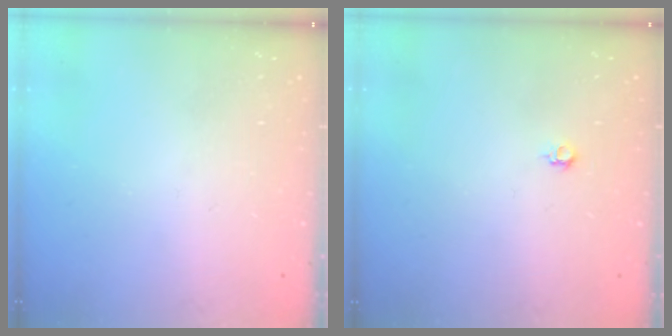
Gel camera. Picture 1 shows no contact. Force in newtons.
{"total": 4.0, "press": 3.9, "slide": 0.7}